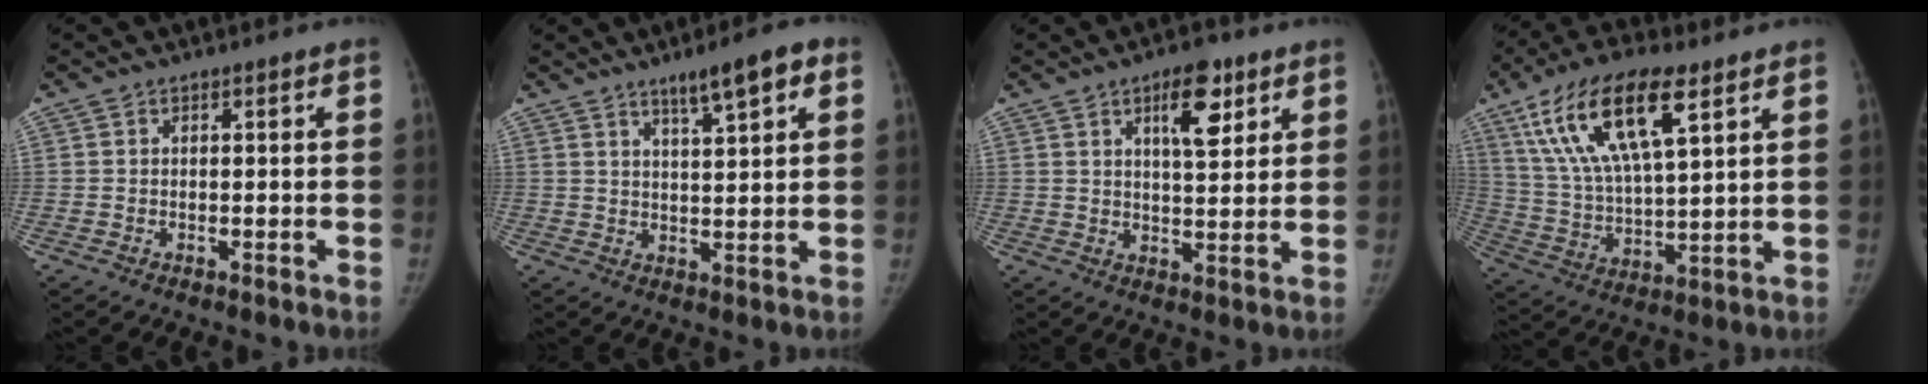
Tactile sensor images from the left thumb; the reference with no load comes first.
{"total": 7.4, "force": [4.3, 1.3, 5.9], "torque": [-0.085, -0.014, 0.067]}
{"total": 8.3, "force": [4.4, 3.3, 6.3], "torque": [-0.076, -0.023, 0.064]}
{"total": 19.4, "force": [9.6, 6.9, 15.4], "torque": [-0.281, -0.017, 0.180]}